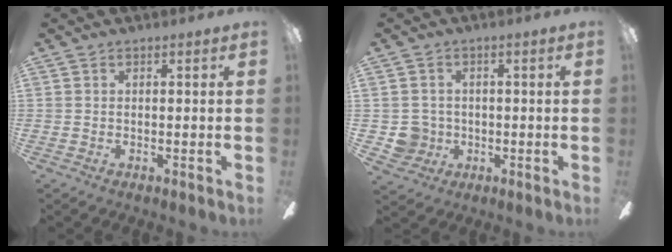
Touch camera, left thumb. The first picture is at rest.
{"total": 5.6, "force": [-0.4, 5.5, 0.8], "torque": [-0.031, 0.009, -0.004]}